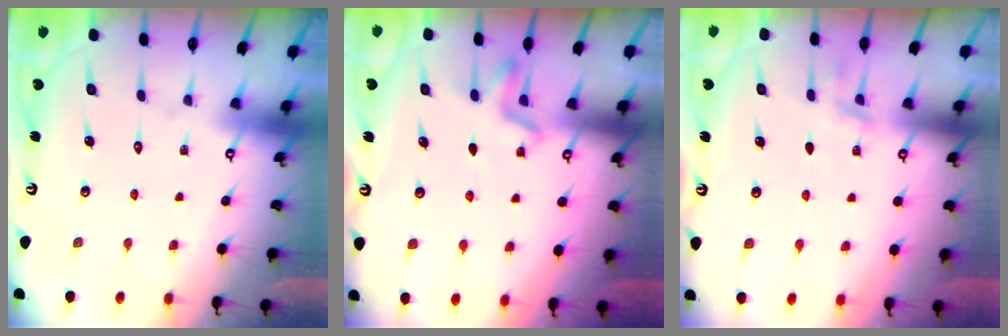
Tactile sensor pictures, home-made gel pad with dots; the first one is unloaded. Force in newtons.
{"total": 4.6, "press": 4.3, "slide": 1.4}
{"total": 4.4, "press": 4.2, "slide": 1.2}